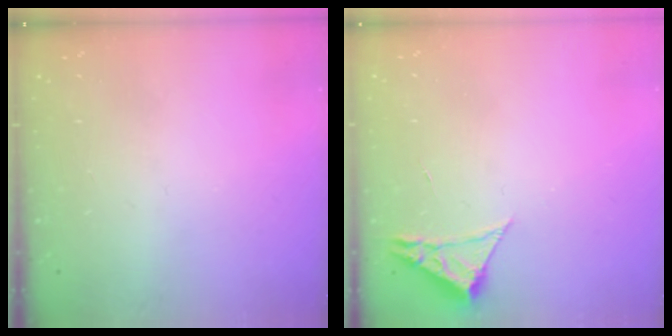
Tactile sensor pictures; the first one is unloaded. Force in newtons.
{"total": 2.3, "press": 2.3, "slide": 0.4}